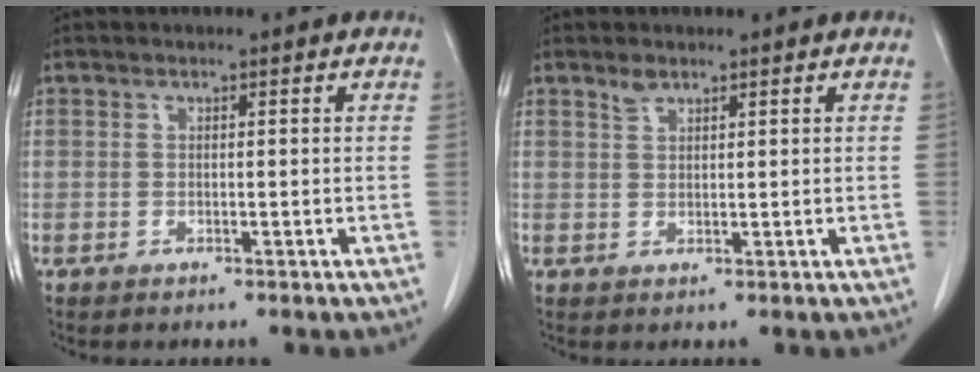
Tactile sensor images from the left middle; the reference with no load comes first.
{"total": 1.4, "force": [1.2, 0.6, 0.5], "torque": [-0.012, 0.001, 0.023]}